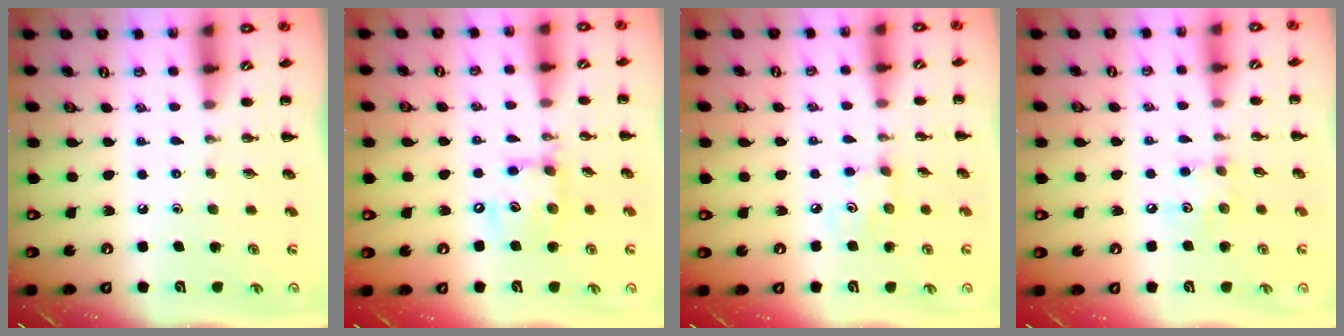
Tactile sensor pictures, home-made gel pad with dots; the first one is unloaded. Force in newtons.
{"total": 12.2, "press": 12.0, "slide": 1.9}
{"total": 3.1, "press": 3.0, "slide": 0.7}
{"total": 5.8, "press": 5.8, "slide": 0.5}